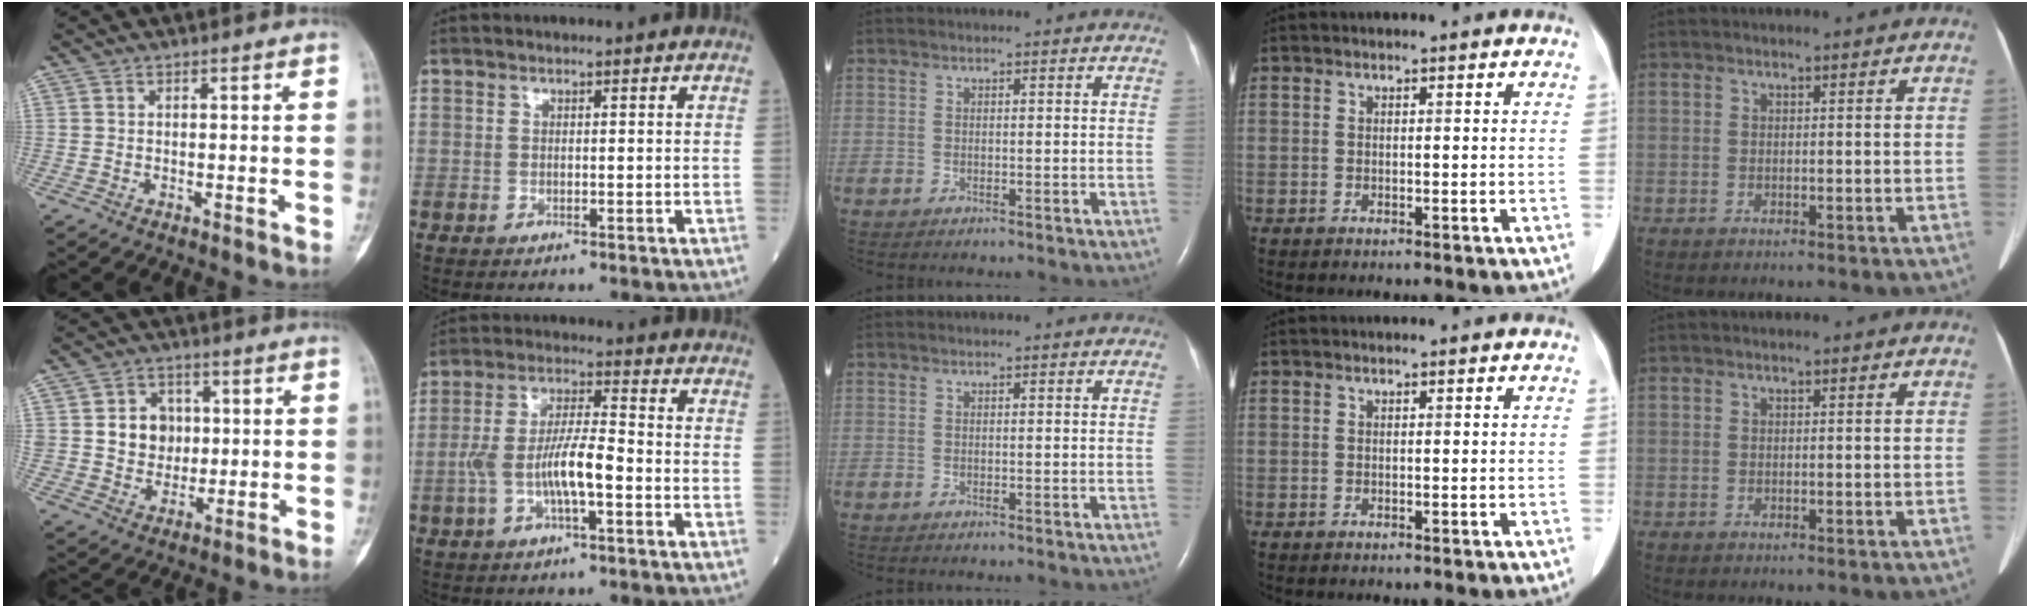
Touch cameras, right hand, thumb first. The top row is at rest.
{"thumb": {"total": 8.7, "force": [1.2, 7.5, 4.1], "torque": [-0.022, 0.000, 0.023]}, "index": {"total": 8.4, "force": [-2.2, 1.8, 7.9], "torque": [-0.161, 0.016, -0.044]}}